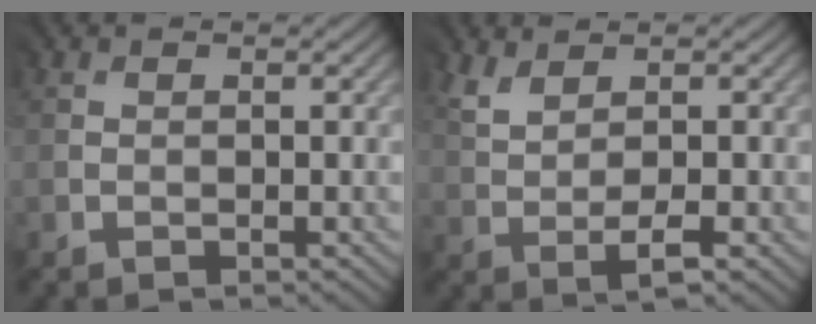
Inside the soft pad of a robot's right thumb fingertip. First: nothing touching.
{"total": 3.4, "force": [1.7, 0.8, 2.8], "torque": [-0.067, 0.001, 0.035]}